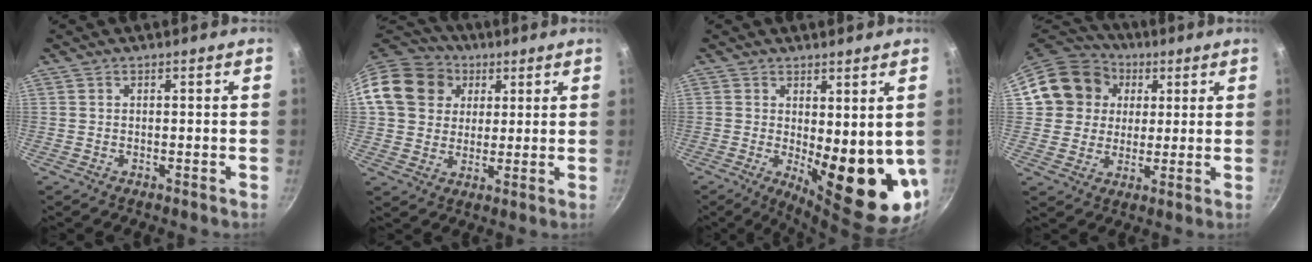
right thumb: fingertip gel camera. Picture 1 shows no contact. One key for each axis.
{"total": 16.0, "fx": 4.9, "fy": 13.3, "fz": 7.3, "tx": -0.127, "ty": 0.022, "tz": 0.079}
{"total": 14.1, "fx": 0.0, "fy": 5.4, "fz": 13.1, "tx": -0.142, "ty": -0.033, "tz": 0.015}
{"total": 12.2, "fx": 3.0, "fy": 11.1, "fz": 4.0, "tx": -0.043, "ty": 0.022, "tz": 0.042}